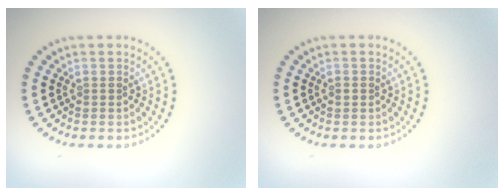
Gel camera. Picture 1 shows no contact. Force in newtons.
{"total": 0.7, "press": 0.7, "slide": 0.1}